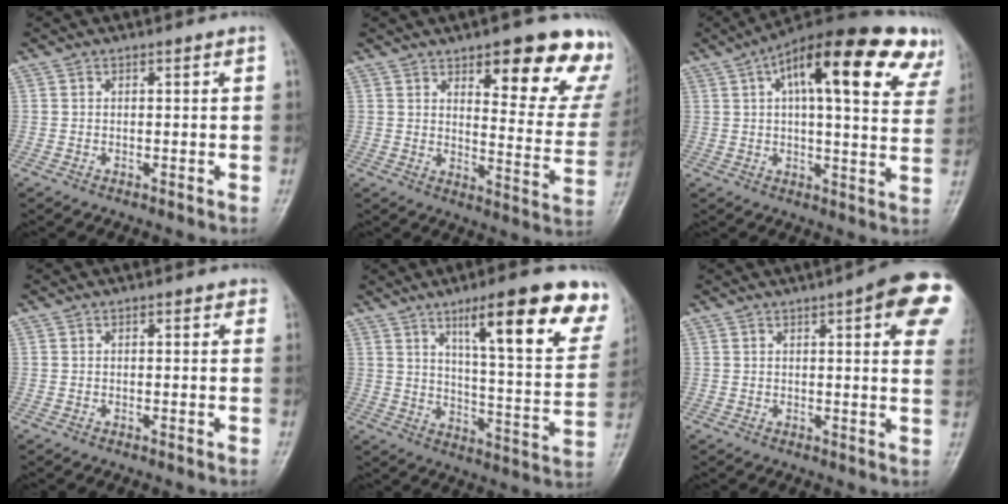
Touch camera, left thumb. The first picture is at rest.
{"total": 20.7, "force": [12.1, 7.2, 15.2], "torque": [-0.136, -0.057, 0.151]}
{"total": 25.7, "force": [12.4, 8.8, 20.8], "torque": [-0.276, 0.010, 0.160]}
{"total": 1.5, "force": [0.7, 0.8, 1.1], "torque": [-0.007, 0.001, 0.004]}
{"total": 21.4, "force": [12.2, 4.9, 16.9], "torque": [-0.198, -0.042, 0.181]}
{"total": 13.4, "force": [5.1, 3.2, 12.0], "torque": [-0.122, -0.010, 0.050]}